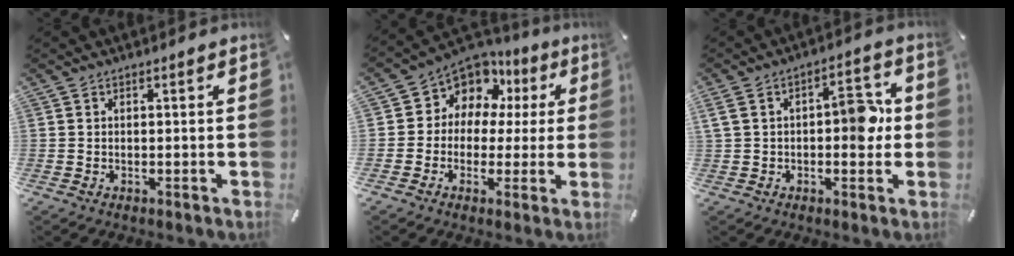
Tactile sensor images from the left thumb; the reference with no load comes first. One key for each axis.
{"total": 8.3, "fx": 3.7, "fy": 7.2, "fz": 1.7, "tx": -0.048, "ty": -0.034, "tz": 0.073}
{"total": 9.8, "fx": 0.6, "fy": 5.4, "fz": 8.2, "tx": -0.104, "ty": 0.006, "tz": 0.006}